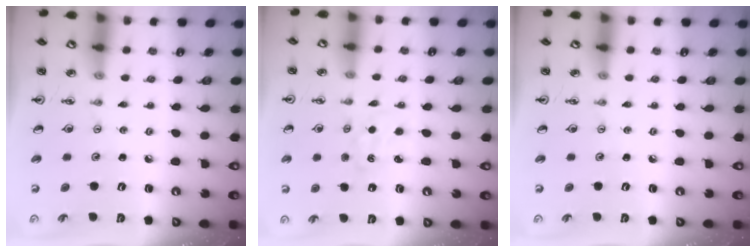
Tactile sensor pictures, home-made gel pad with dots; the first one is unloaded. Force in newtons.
{"total": 2.5, "press": 2.5, "slide": 0.4}
{"total": 0.0}